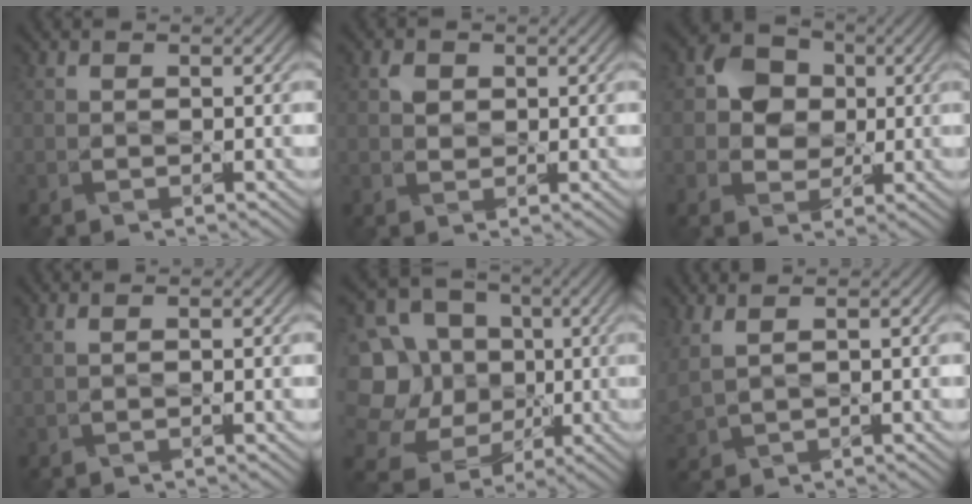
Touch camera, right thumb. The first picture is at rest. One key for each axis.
{"total": 1.3, "fx": 0.6, "fy": 1.0, "fz": 0.7, "tx": -0.022, "ty": -0.001, "tz": 0.010}
{"total": 5.4, "fx": 0.9, "fy": 4.5, "fz": 2.9, "tx": -0.068, "ty": 0.013, "tz": 0.001}
{"total": 0.8, "fx": 0.6, "fy": -0.4, "fz": 0.3, "tx": -0.016, "ty": 0.003, "tz": 0.018}
{"total": 17.5, "fx": 0.0, "fy": 16.0, "fz": 7.2, "tx": -0.263, "ty": 0.036, "tz": -0.009}
{"total": 2.8, "fx": 2.1, "fy": 0.5, "fz": 1.9, "tx": -0.068, "ty": 0.007, "tz": 0.051}